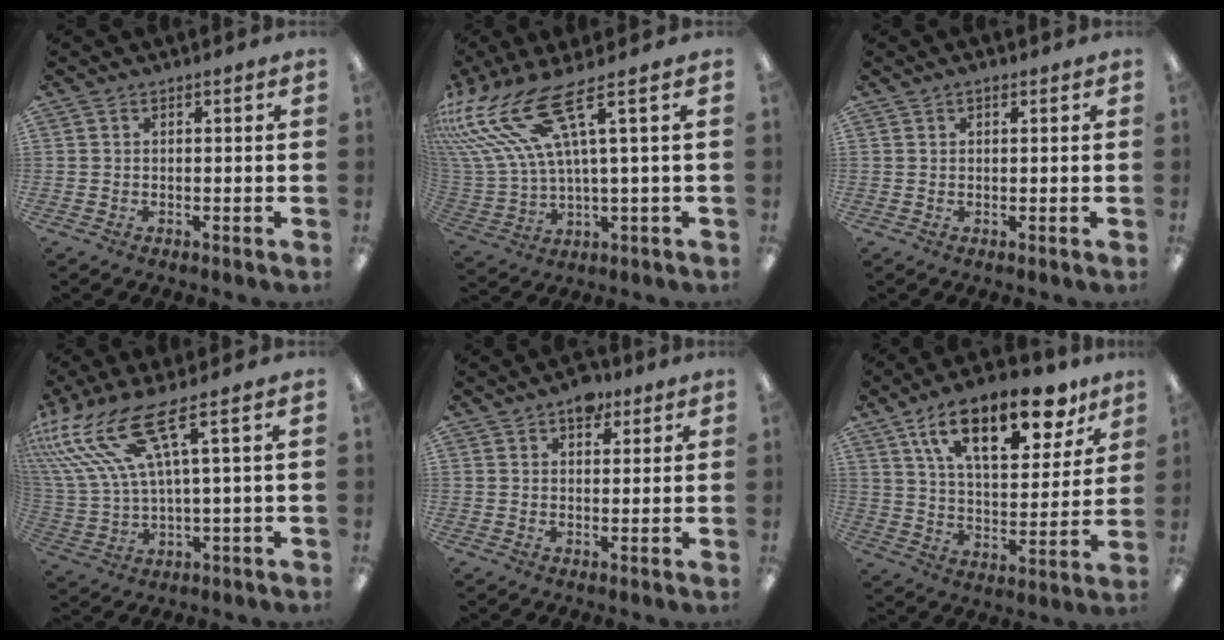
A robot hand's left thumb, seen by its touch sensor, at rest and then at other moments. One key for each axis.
{"total": 17.1, "fx": 9.5, "fy": 5.3, "fz": 13.2, "tx": -0.299, "ty": -0.048, "tz": 0.164}
{"total": 1.1, "fx": 0.7, "fy": 0.4, "fz": 0.7, "tx": -0.007, "ty": -0.002, "tz": 0.010}
{"total": 17.9, "fx": 8.9, "fy": 5.6, "fz": 14.5, "tx": -0.330, "ty": -0.041, "tz": 0.149}
{"total": 5.1, "fx": 3.3, "fy": 3.0, "fz": 2.5, "tx": -0.016, "ty": -0.011, "tz": 0.053}
{"total": 21.1, "fx": 12.6, "fy": 9.5, "fz": 14.0, "tx": -0.213, "ty": -0.055, "tz": 0.208}